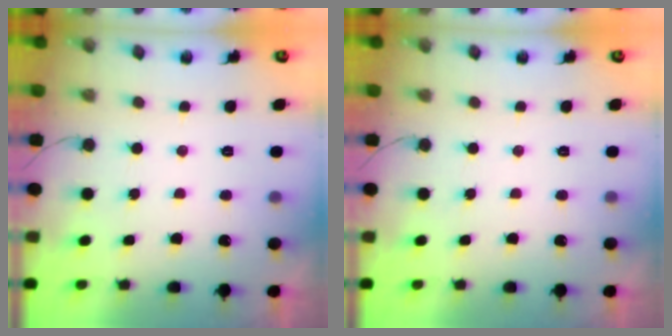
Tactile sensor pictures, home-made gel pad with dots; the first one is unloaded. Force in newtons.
{"total": 0.0}